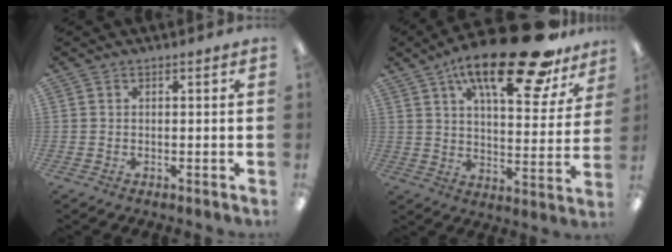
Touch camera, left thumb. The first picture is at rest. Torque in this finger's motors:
{"motor_torque": [-0.05, 0.50, 1.86, -0.90, 0.28]}